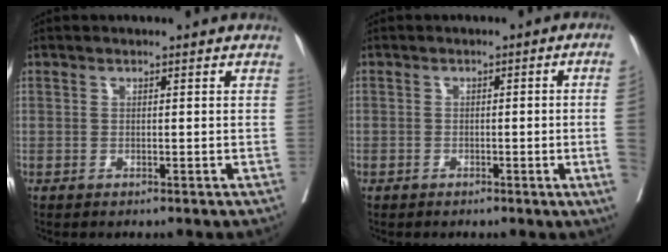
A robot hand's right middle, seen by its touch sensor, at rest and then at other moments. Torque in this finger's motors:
{"motor_torque": [0.38, -0.33, -1.05, -0.21]}